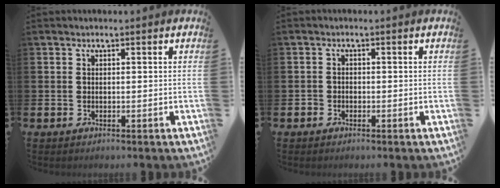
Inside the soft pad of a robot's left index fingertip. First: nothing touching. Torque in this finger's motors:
{"motor_torque": [-0.05, -0.06, -0.03, 0.00]}